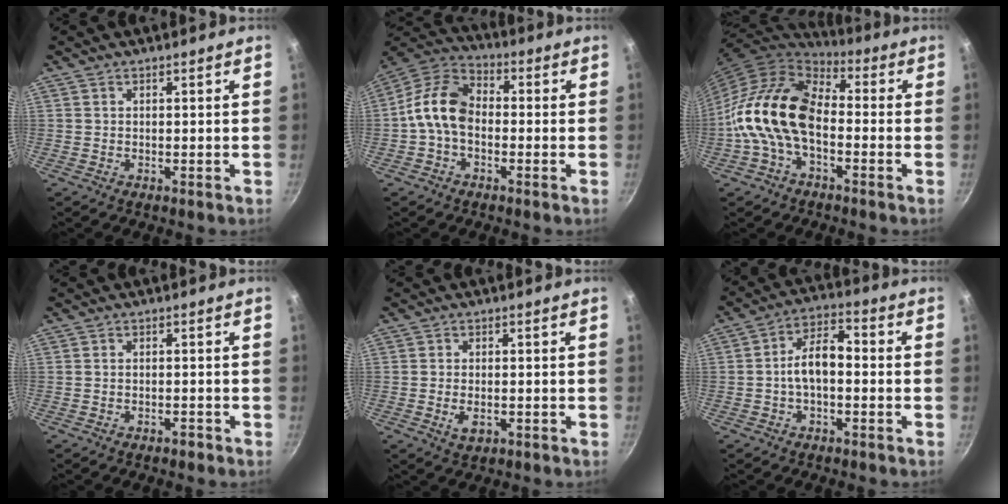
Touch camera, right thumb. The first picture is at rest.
{"total": 10.6, "force": [-1.3, 7.3, 7.6], "torque": [-0.126, 0.037, -0.046]}
{"total": 15.8, "force": [-3.3, 9.7, 12.0], "torque": [-0.202, 0.043, -0.081]}
{"total": 1.4, "force": [-1.1, 0.5, 0.6], "torque": [-0.010, 0.016, -0.012]}
{"total": 3.5, "force": [-1.2, 1.9, 2.7], "torque": [-0.049, 0.002, -0.017]}
{"total": 8.0, "force": [-1.3, 4.3, 6.6], "torque": [-0.104, 0.039, -0.032]}